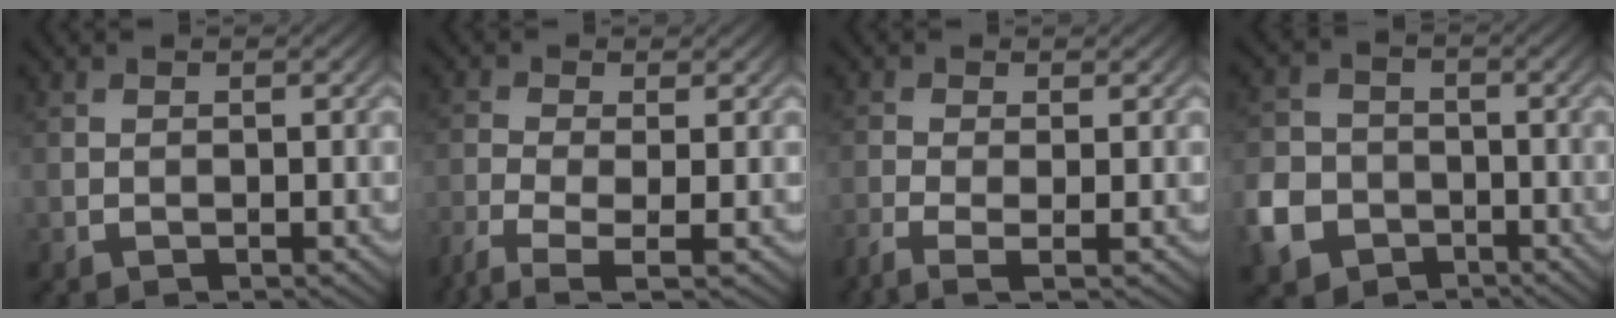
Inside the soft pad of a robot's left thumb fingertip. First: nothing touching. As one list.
[{"total": 4.6, "force": [-2.6, 1.5, 3.4], "torque": [-0.086, -0.011, -0.058]}, {"total": 2.9, "force": [-1.7, 0.8, 2.3], "torque": [-0.057, -0.006, -0.040]}, {"total": 6.4, "force": [-3.2, 5.1, 2.1], "torque": [-0.064, -0.010, -0.077]}]